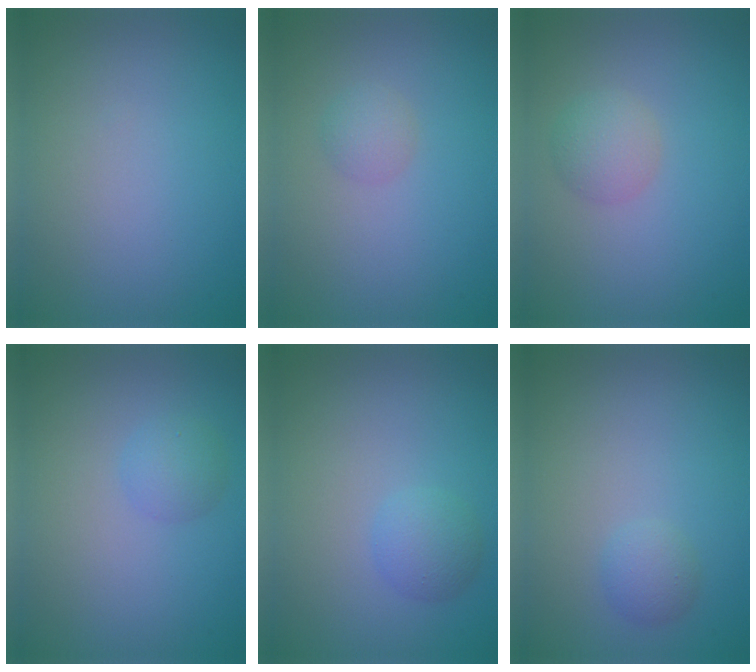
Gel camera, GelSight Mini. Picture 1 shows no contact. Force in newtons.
{"total": 1.4, "press": 1.4, "slide": 0.1}
{"total": 2.2, "press": 2.2, "slide": 0.0}
{"total": 1.8, "press": 1.7, "slide": 0.2}
{"total": 2.0, "press": 2.0, "slide": 0.1}
{"total": 1.4, "press": 1.4, "slide": 0.0}